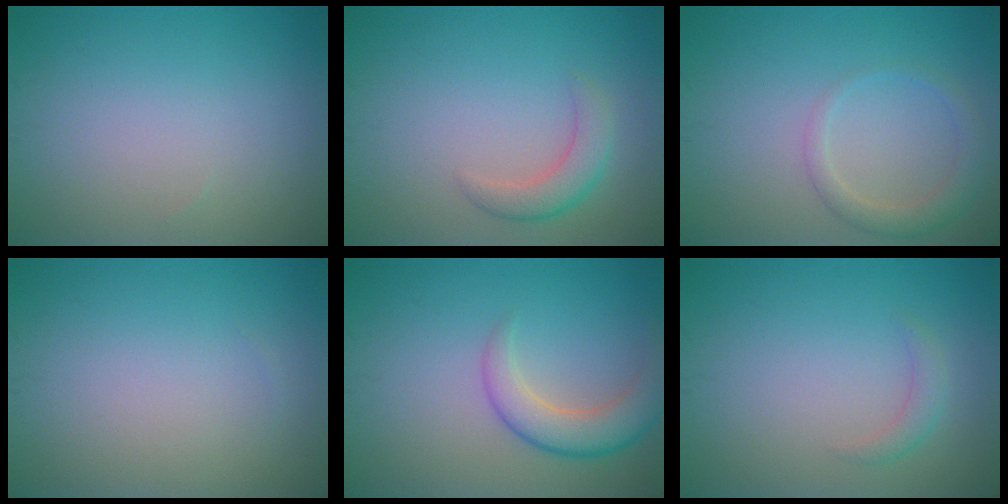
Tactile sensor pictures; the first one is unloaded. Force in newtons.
{"total": 2.7, "press": 2.6, "slide": 0.2}
{"total": 2.3, "press": 2.3, "slide": 0.2}
{"total": 0.0}
{"total": 4.3, "press": 4.3, "slide": 0.3}
{"total": 1.4, "press": 1.4, "slide": 0.0}